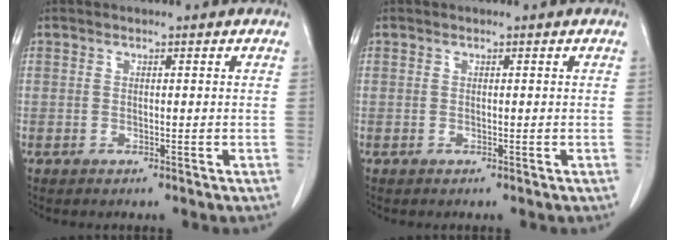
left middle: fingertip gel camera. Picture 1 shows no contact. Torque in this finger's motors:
{"motor_torque": [0.01, 0.01, 0.00, 0.00]}